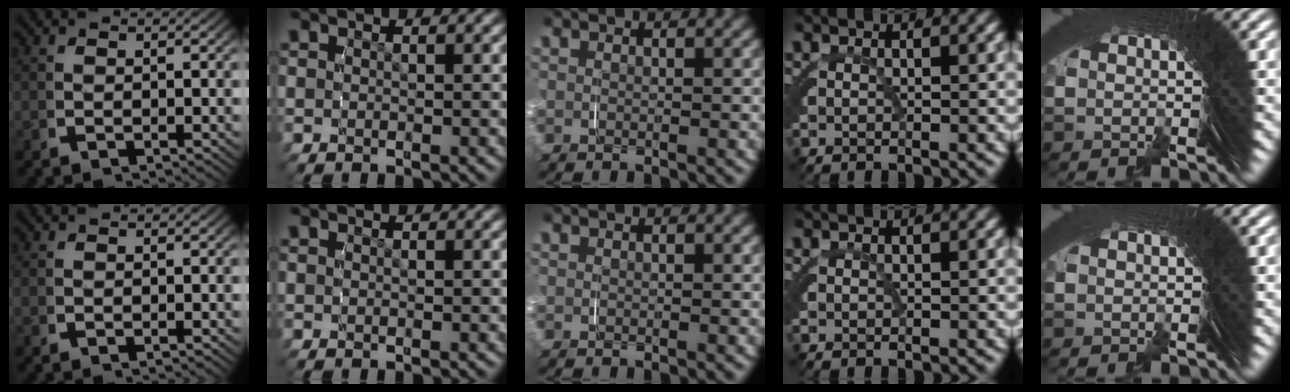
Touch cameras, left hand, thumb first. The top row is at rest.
{"little": {"total": 0.5, "force": [-0.3, -0.3, -0.3], "torque": [0.006, 0.000, -0.004]}}